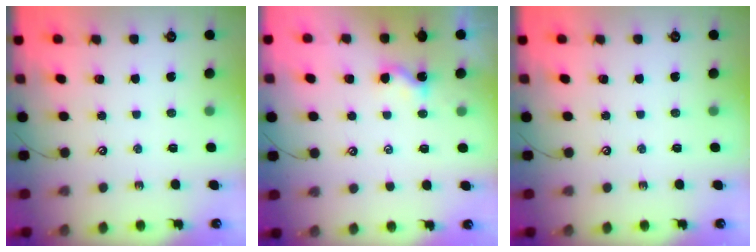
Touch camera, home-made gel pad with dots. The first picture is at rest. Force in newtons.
{"total": 1.5, "press": 1.5, "slide": 0.2}
{"total": 0.0}